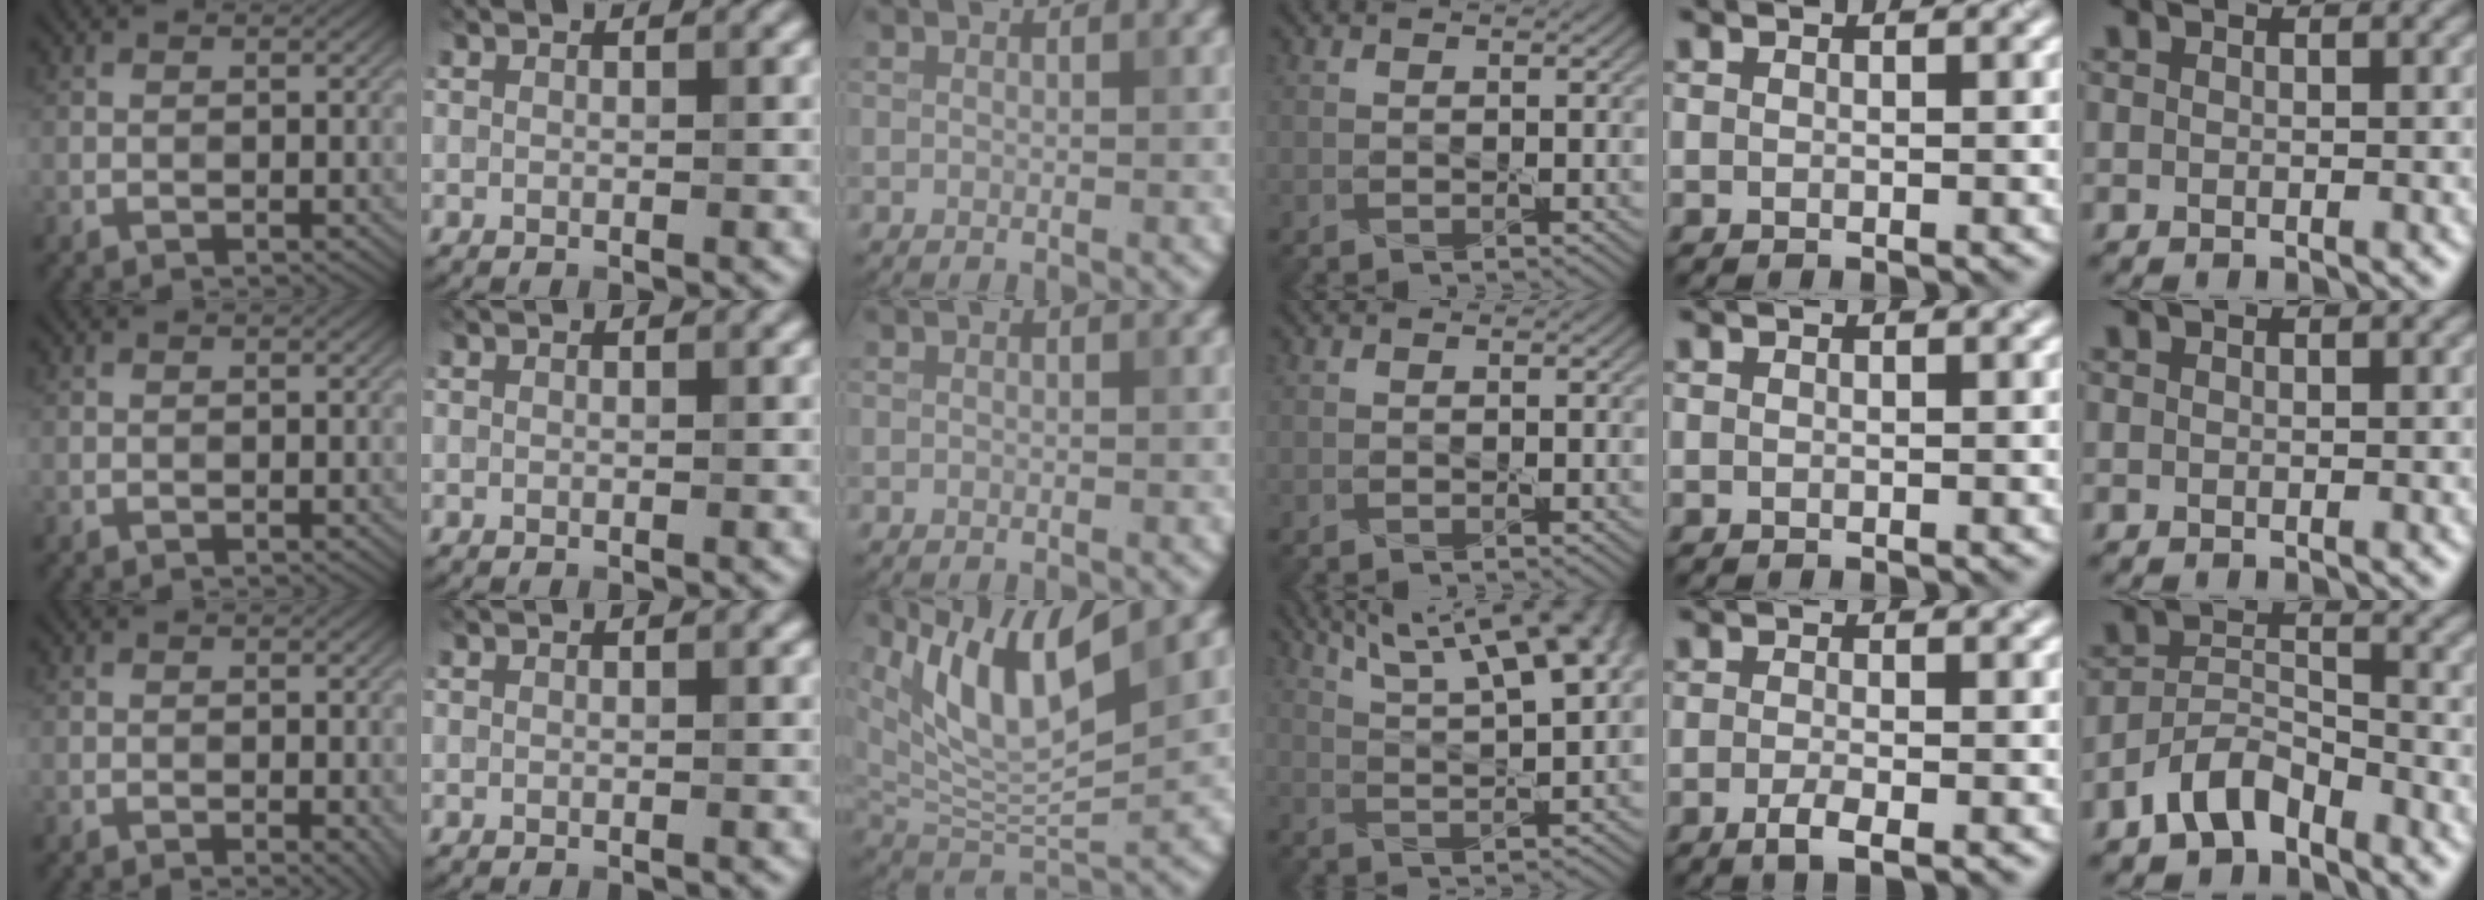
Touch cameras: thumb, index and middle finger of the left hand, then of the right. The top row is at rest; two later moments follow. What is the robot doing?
{"motion": "pour", "object": "sugar"}